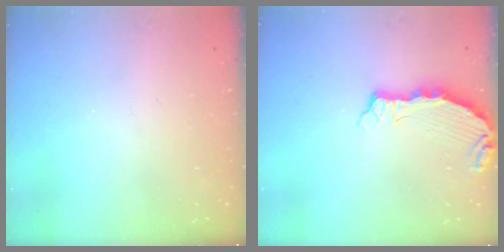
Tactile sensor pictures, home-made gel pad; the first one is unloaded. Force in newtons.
{"total": 6.3, "press": 5.6, "slide": 2.8}